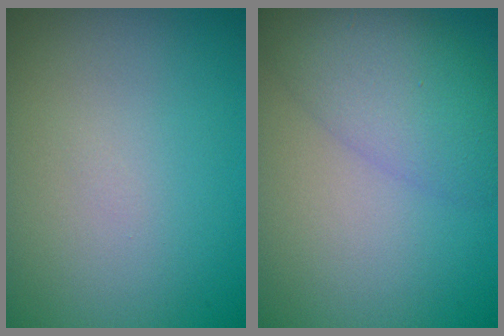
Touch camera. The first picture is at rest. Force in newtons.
{"total": 5.6, "press": 5.6, "slide": 0.2}